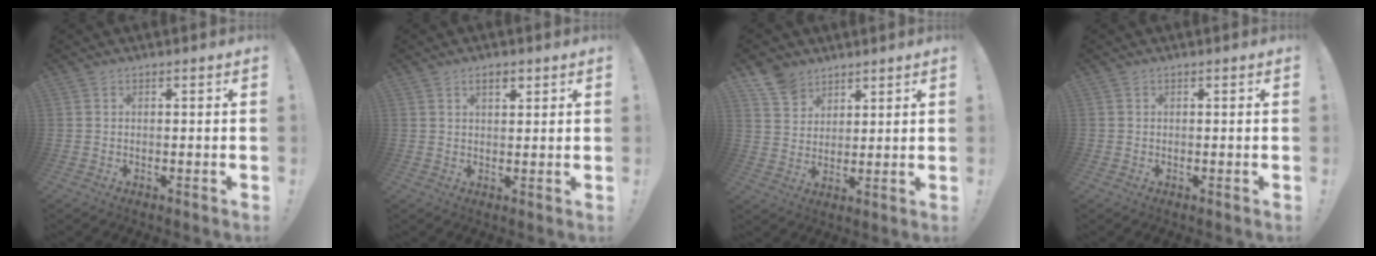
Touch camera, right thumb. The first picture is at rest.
{"total": 3.4, "force": [1.9, 1.6, 2.3], "torque": [-0.038, -0.001, 0.031]}
{"total": 8.3, "force": [6.1, 5.3, 1.7], "torque": [-0.023, -0.041, 0.119]}
{"total": 0.7, "force": [-0.2, 0.6, 0.1], "torque": [0.000, 0.001, -0.004]}